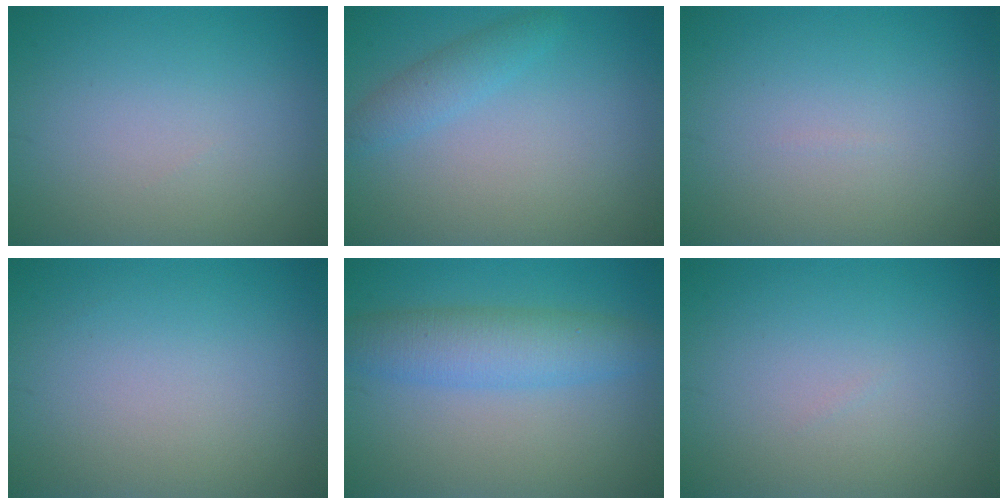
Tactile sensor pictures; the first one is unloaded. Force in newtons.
{"total": 1.9, "press": 1.9, "slide": 0.1}
{"total": 0.0}
{"total": 0.0}
{"total": 4.5, "press": 4.5, "slide": 0.1}
{"total": 0.0}